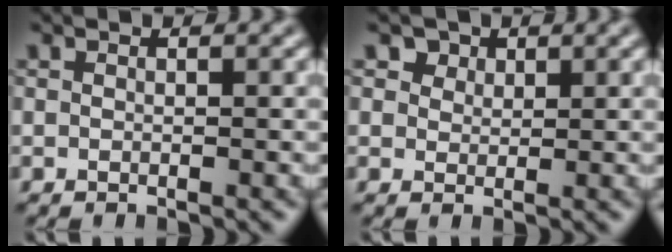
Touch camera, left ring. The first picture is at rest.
{"total": 3.2, "force": [2.1, 2.1, 1.1], "torque": [-0.034, -0.009, 0.037]}